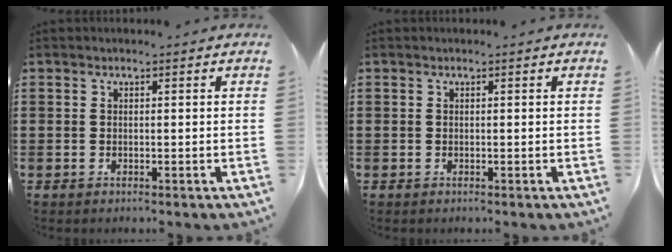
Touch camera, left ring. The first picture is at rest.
{"total": 0.0}